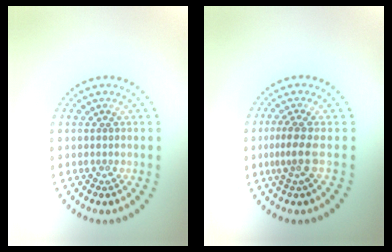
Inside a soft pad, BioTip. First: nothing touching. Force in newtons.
{"total": 2.3, "press": 1.5, "slide": 1.7}